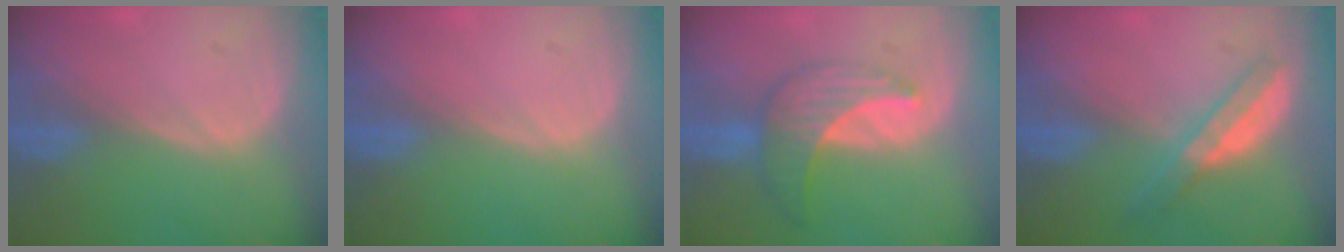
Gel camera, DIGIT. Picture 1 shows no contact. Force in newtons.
{"total": 0.0}
{"total": 7.2, "press": 6.4, "slide": 3.2}
{"total": 5.5, "press": 4.9, "slide": 2.5}